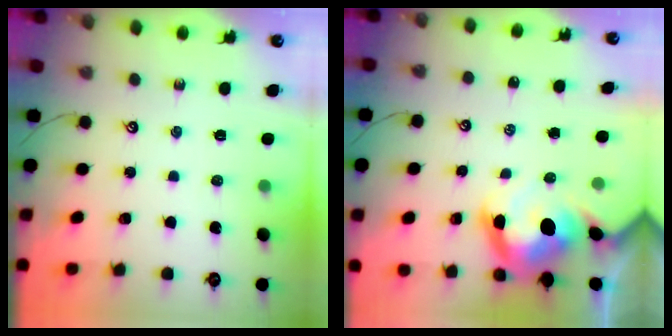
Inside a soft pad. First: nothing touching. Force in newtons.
{"total": 12.4, "press": 12.4, "slide": 1.3}